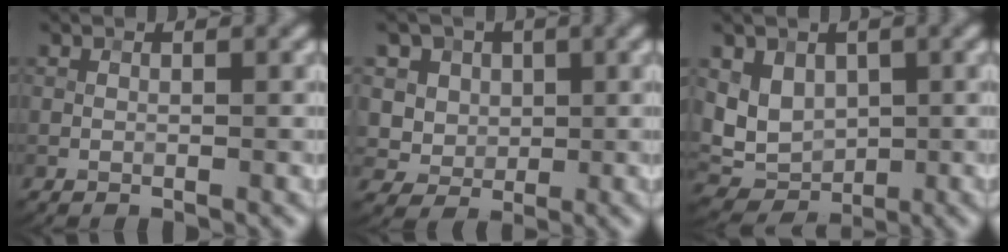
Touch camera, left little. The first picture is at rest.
{"total": 6.2, "force": [2.6, 5.0, 2.6], "torque": [-0.045, 0.000, 0.034]}
{"total": 4.1, "force": [1.1, 3.3, 2.1], "torque": [-0.040, -0.012, 0.020]}